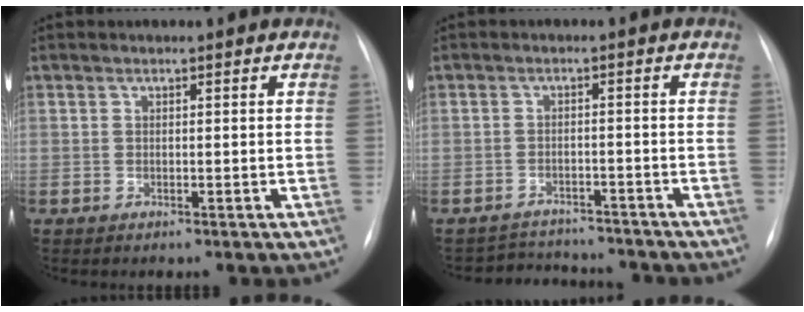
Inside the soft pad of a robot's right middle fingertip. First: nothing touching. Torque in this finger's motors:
{"motor_torque": [-0.48, -0.16, -0.01, 0.00]}